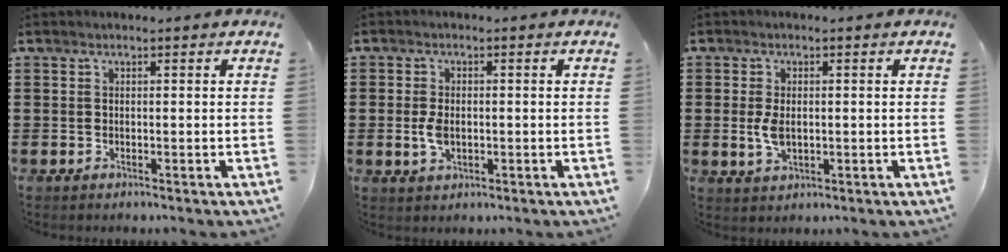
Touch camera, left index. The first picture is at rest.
{"total": 3.4, "force": [-0.3, 1.9, 2.8], "torque": [-0.075, -0.005, -0.011]}
{"total": 3.8, "force": [0.0, 2.1, 3.2], "torque": [-0.084, -0.004, -0.007]}